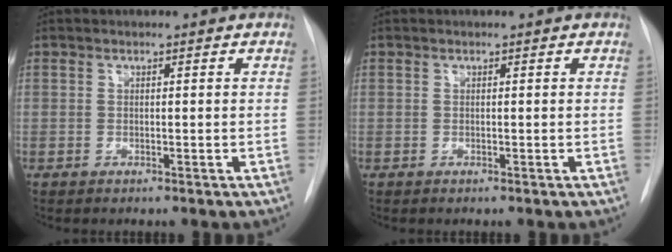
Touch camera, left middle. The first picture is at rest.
{"total": 0.0}